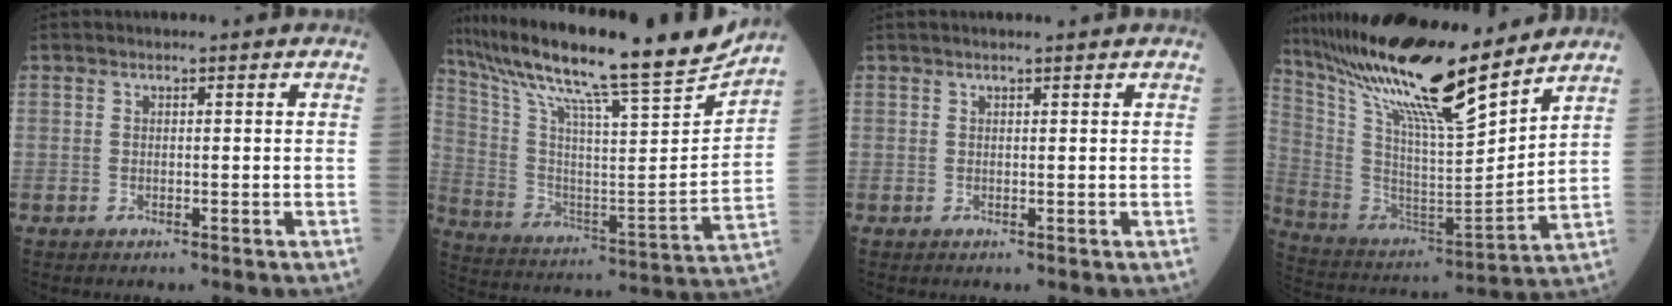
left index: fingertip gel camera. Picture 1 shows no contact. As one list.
[{"total": 25.1, "force": [21.4, 0.2, 13.1], "torque": [-0.239, -0.033, 0.334]}, {"total": 1.6, "force": [1.4, -0.1, 0.8], "torque": [-0.008, 0.013, 0.024]}, {"total": 22.9, "force": [18.2, 2.1, 13.7], "torque": [-0.252, -0.004, 0.330]}]